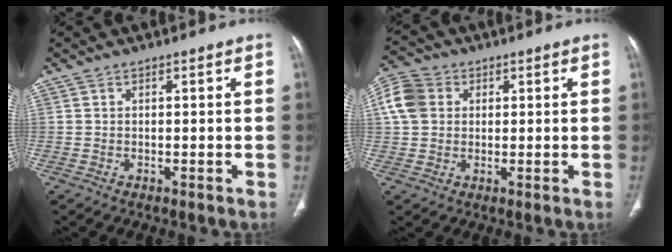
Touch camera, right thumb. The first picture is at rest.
{"total": 7.8, "force": [1.8, 6.4, 4.2], "torque": [-0.080, 0.013, 0.029]}